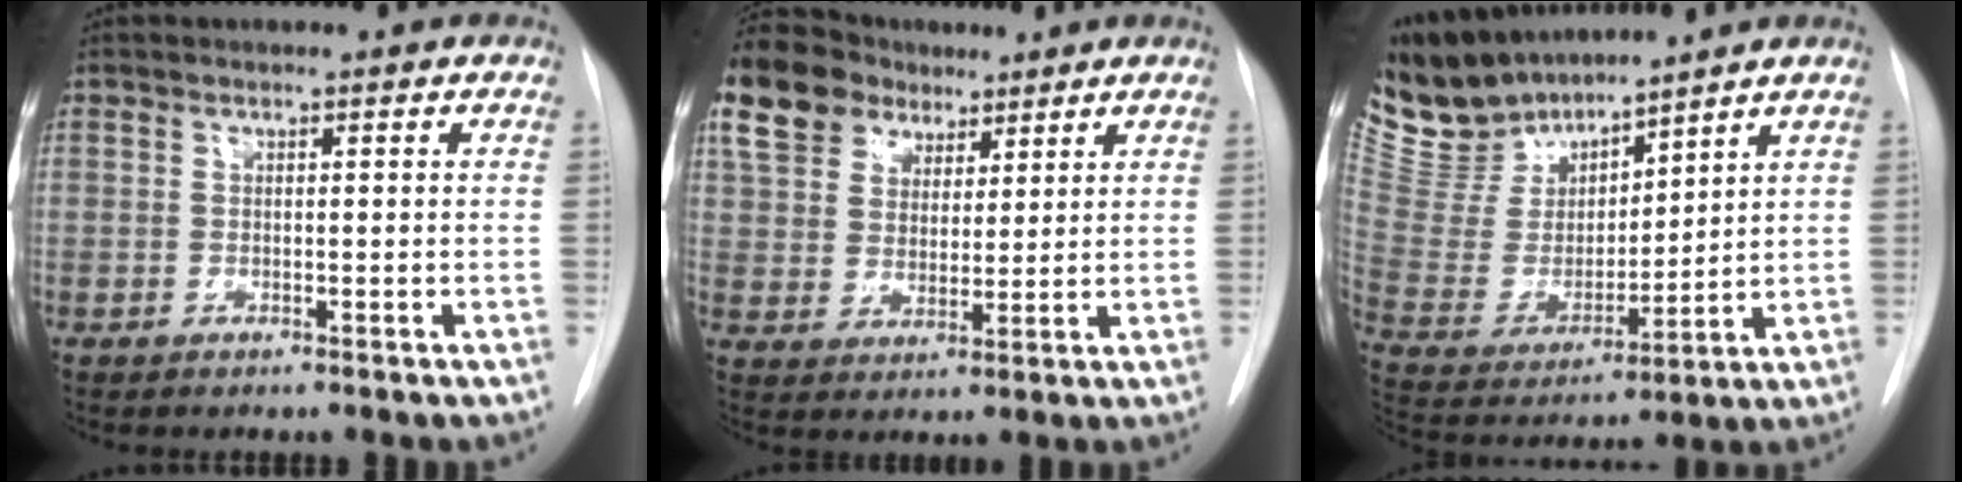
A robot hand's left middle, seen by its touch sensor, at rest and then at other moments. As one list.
[{"total": 14.1, "force": [9.1, 9.3, 5.4], "torque": [-0.131, 0.051, 0.170]}, {"total": 13.1, "force": [12.1, 4.2, 3.0], "torque": [-0.079, 0.004, 0.253]}]